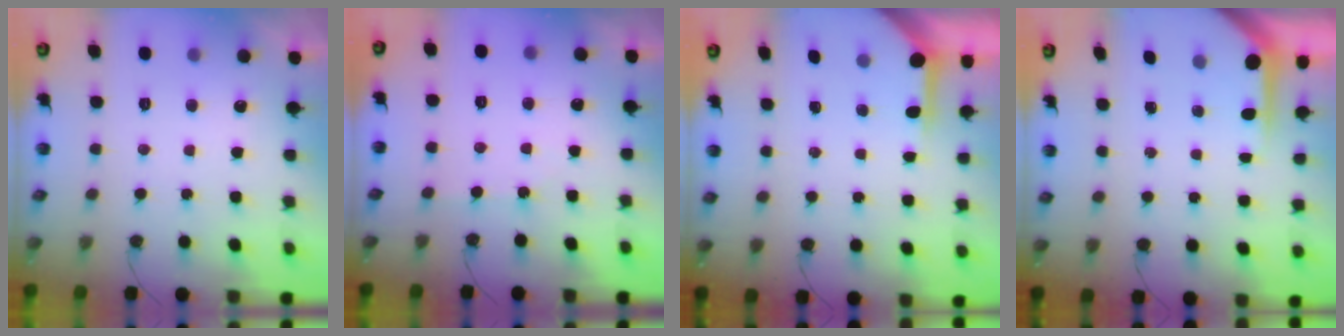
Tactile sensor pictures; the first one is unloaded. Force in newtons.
{"total": 2.7, "press": 2.7, "slide": 0.5}
{"total": 3.8, "press": 3.8, "slide": 0.5}
{"total": 3.7, "press": 3.7, "slide": 0.3}